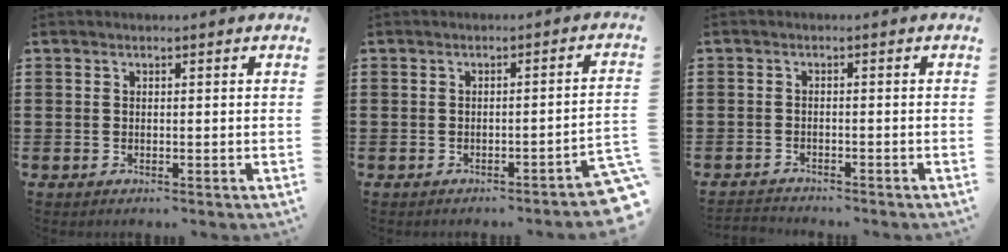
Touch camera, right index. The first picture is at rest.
{"total": 2.0, "force": [-1.6, -0.1, 1.2], "torque": [-0.022, -0.002, -0.033]}
{"total": 1.7, "force": [-1.6, 0.3, -0.2], "torque": [-0.002, 0.004, -0.038]}